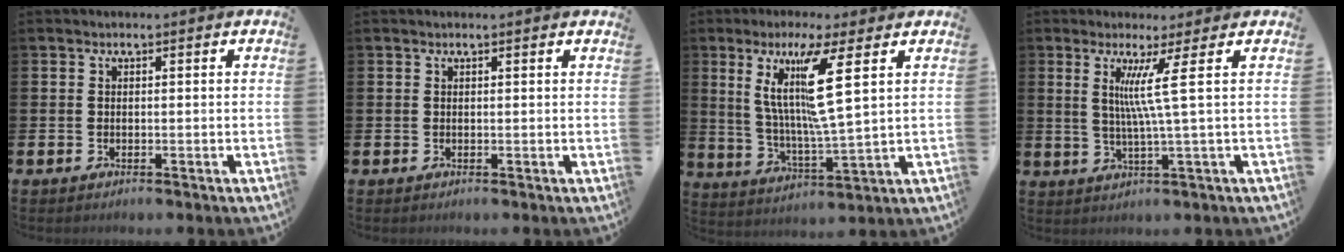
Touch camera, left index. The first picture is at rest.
{"total": 0.0}
{"total": 10.6, "force": [5.6, 0.4, 9.0], "torque": [-0.179, -0.018, 0.091]}
{"total": 5.9, "force": [1.8, -1.3, 5.5], "torque": [-0.117, -0.008, 0.026]}